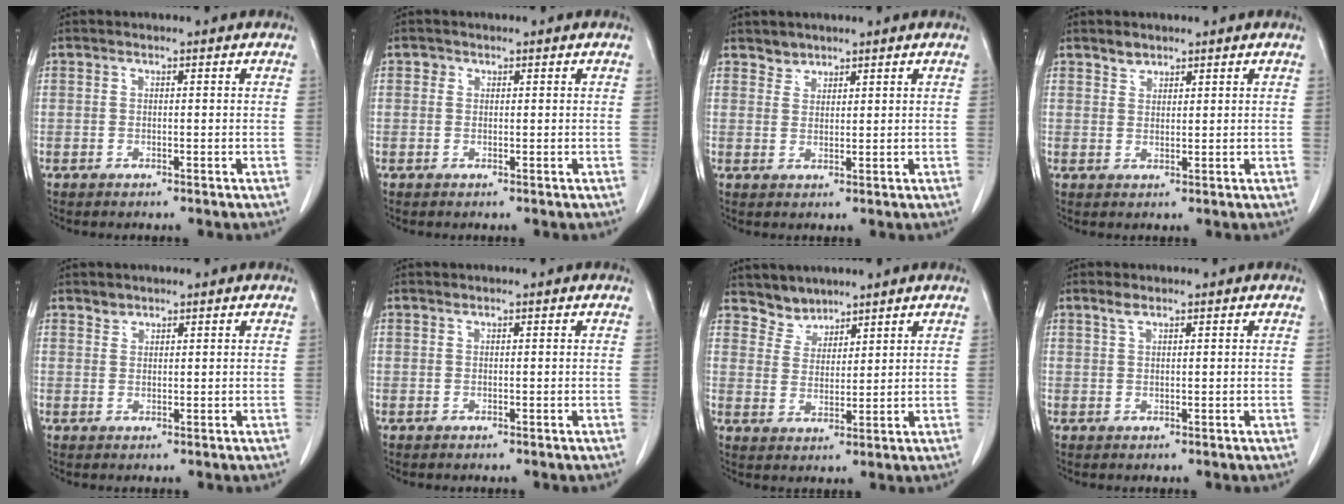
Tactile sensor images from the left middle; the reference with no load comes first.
{"total": 0.6, "force": [0.3, 0.6, 0.1], "torque": [0.003, 0.002, 0.002]}
{"total": 1.9, "force": [1.6, 0.9, -0.2], "torque": [0.010, 0.000, 0.025]}
{"total": 1.7, "force": [1.4, 0.9, 0.2], "torque": [0.000, -0.002, 0.023]}
{"total": 1.1, "force": [1.0, 0.5, -0.1], "torque": [0.007, -0.002, 0.013]}
{"total": 0.0}
{"total": 3.9, "force": [3.5, 1.6, -0.4], "torque": [0.014, 0.005, 0.067]}
{"total": 1.3, "force": [1.0, 0.4, 0.8], "torque": [-0.019, 0.004, 0.022]}